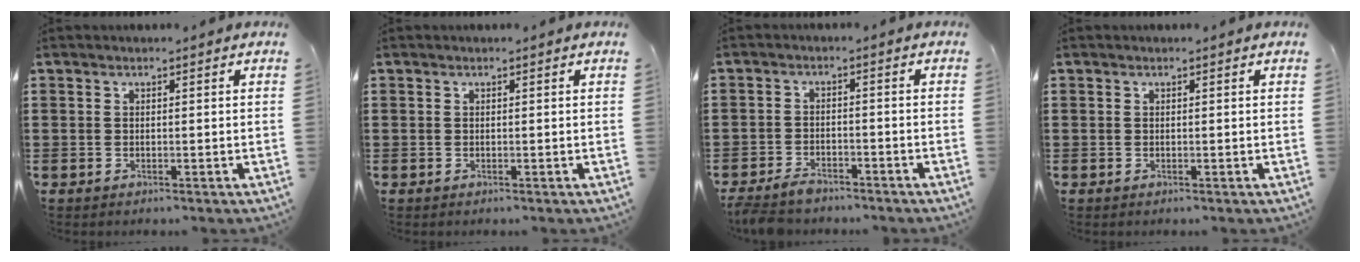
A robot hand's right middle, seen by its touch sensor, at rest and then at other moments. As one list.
[{"total": 0.0}, {"total": 3.1, "force": [-2.9, 0.8, 0.9], "torque": [-0.026, 0.001, -0.061]}, {"total": 0.0}]